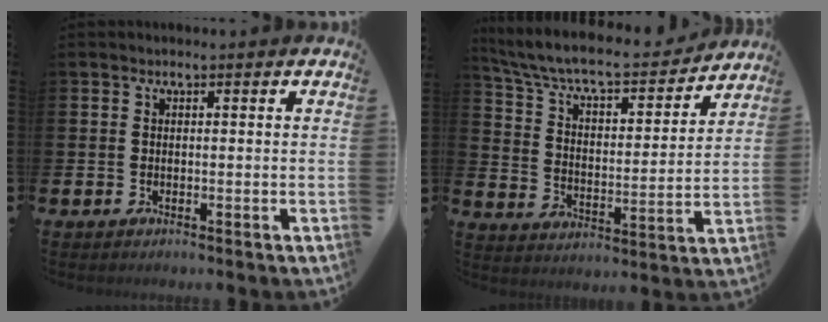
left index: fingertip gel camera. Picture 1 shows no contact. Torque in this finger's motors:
{"motor_torque": [1.09, -1.04, 0.21, 0.15]}